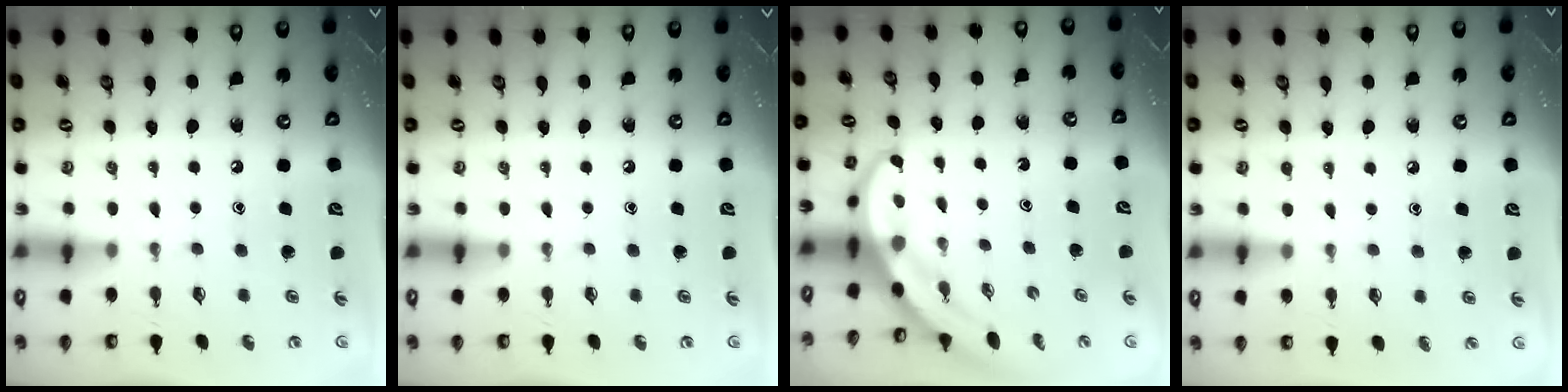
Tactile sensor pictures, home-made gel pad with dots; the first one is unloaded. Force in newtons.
{"total": 0.0}
{"total": 3.8, "press": 3.8, "slide": 0.2}
{"total": 3.3, "press": 3.3, "slide": 0.5}